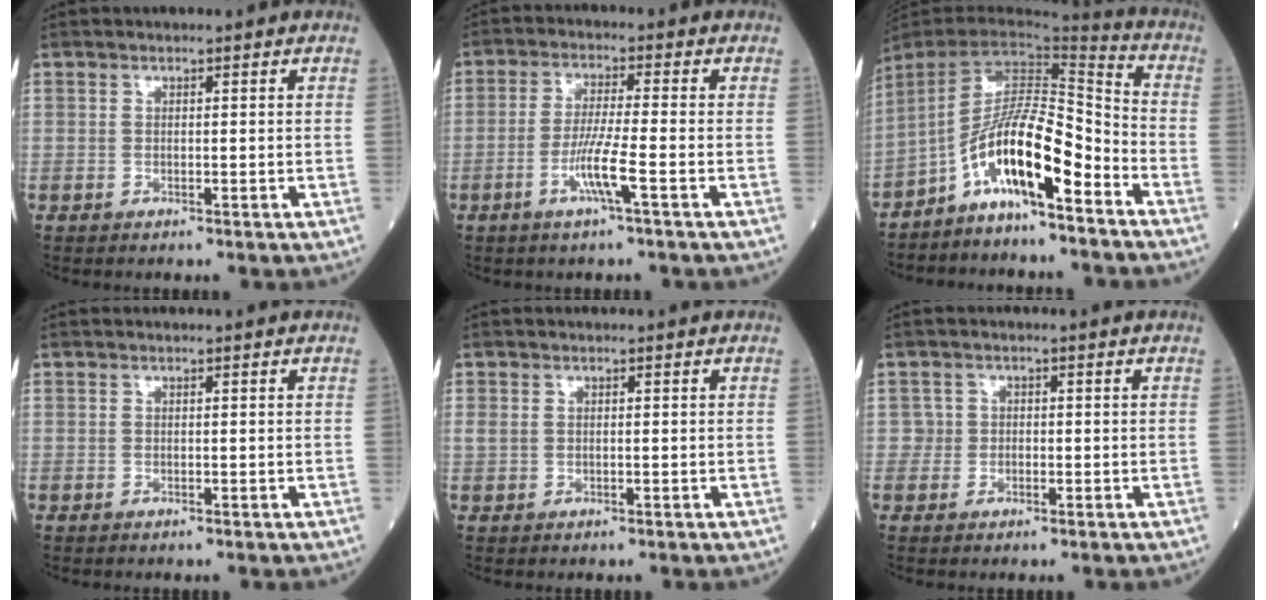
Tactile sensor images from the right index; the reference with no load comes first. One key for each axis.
{"total": 5.9, "fx": -2.4, "fy": -0.6, "fz": 5.3, "tx": -0.103, "ty": -0.008, "tz": -0.049}
{"total": 13.0, "fx": -7.1, "fy": 2.3, "fz": 10.6, "tx": -0.190, "ty": 0.022, "tz": -0.127}
{"total": 0.0}
{"total": 1.3, "fx": 0.2, "fy": 0.9, "fz": 0.9, "tx": -0.027, "ty": 0.010, "tz": 0.009}
{"total": 1.6, "fx": -0.3, "fy": 1.6, "fz": -0.1, "tx": 0.012, "ty": 0.008, "tz": -0.011}